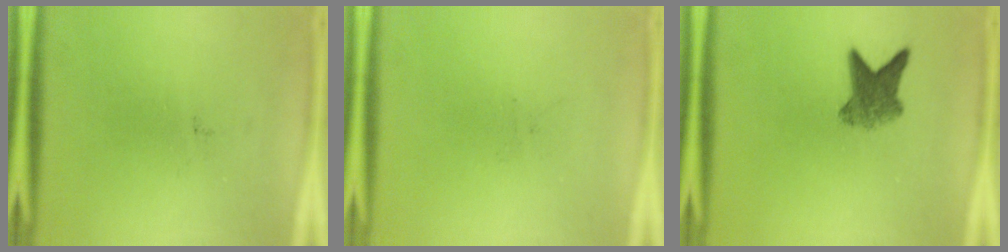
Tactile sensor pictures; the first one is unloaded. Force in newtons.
{"total": 0.0}
{"total": 5.1}